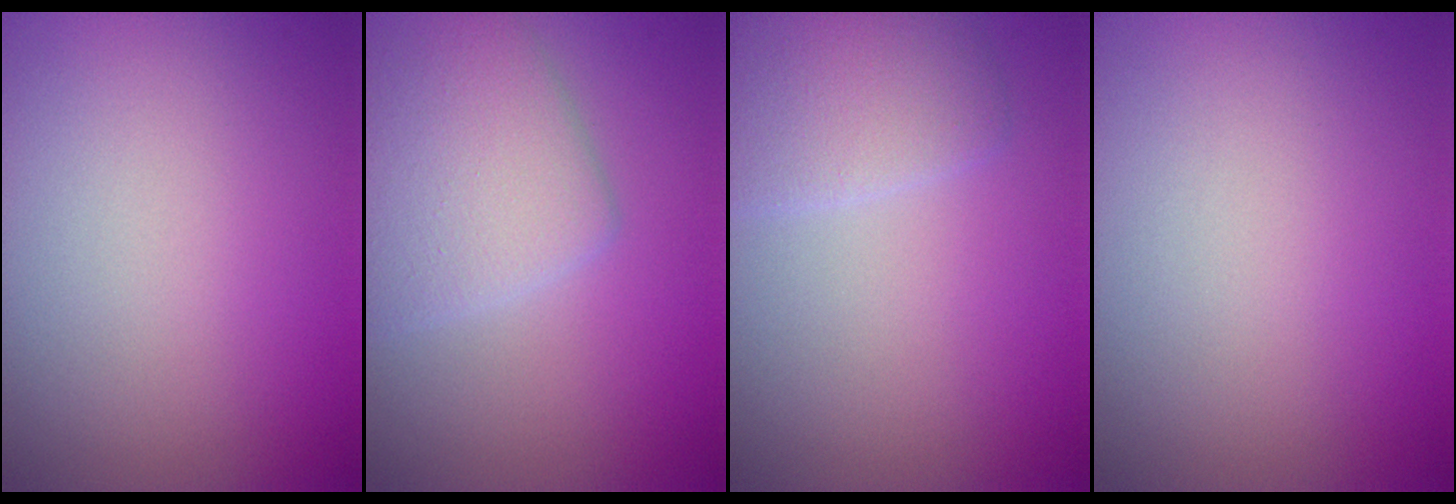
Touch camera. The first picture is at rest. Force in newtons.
{"total": 4.8, "press": 4.8, "slide": 0.3}
{"total": 2.9, "press": 2.9, "slide": 0.1}
{"total": 0.0}